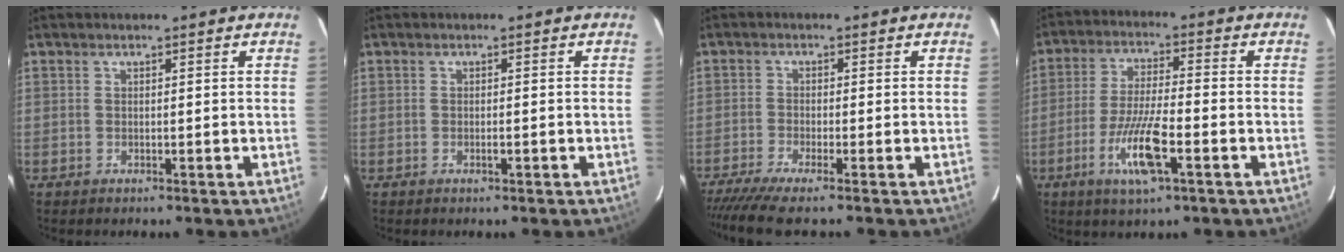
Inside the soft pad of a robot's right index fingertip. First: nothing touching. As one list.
[{"total": 0.8, "force": [-0.3, 0.1, 0.7], "torque": [-0.014, 0.000, -0.003]}, {"total": 6.9, "force": [-5.7, -0.6, 3.8], "torque": [-0.056, -0.016, -0.096]}, {"total": 9.7, "force": [-4.0, 1.1, 8.7], "torque": [-0.171, -0.013, -0.072]}]